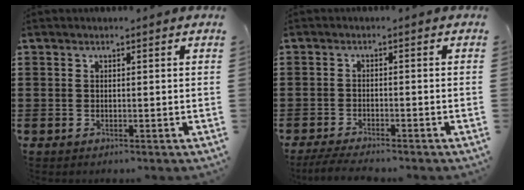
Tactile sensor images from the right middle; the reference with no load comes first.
{"total": 2.9, "force": [-2.7, 0.1, 1.0], "torque": [-0.024, -0.002, -0.055]}